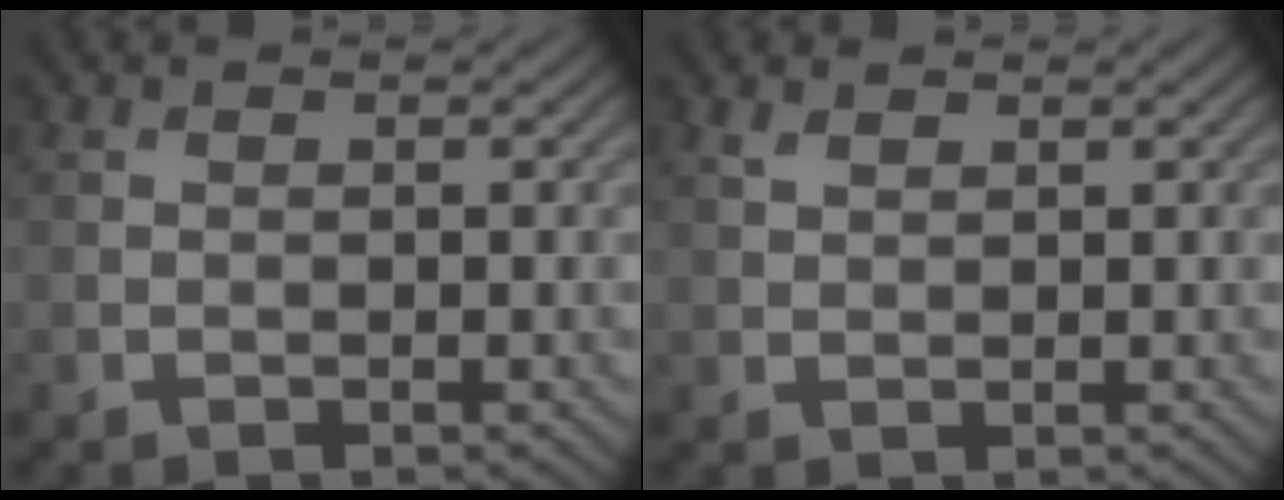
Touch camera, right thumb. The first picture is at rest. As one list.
[{"total": 1.3, "force": [1.0, 0.6, 0.6], "torque": [-0.018, 0.000, 0.023]}]